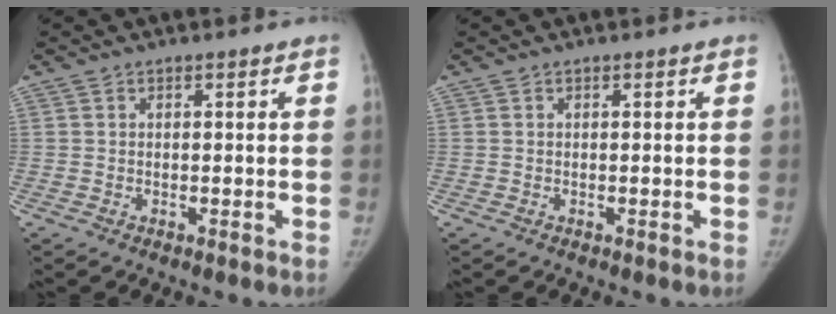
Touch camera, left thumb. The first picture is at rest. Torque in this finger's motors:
{"motor_torque": [0.03, 0.00, 0.05, 0.00, 0.02]}